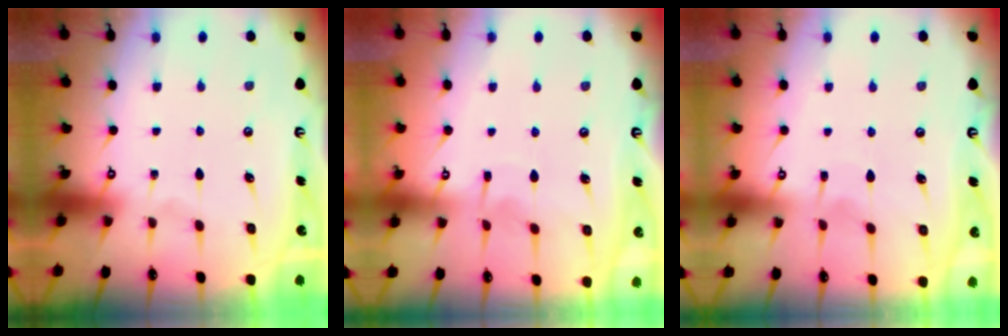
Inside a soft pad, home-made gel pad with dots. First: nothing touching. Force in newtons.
{"total": 3.9, "press": 3.8, "slide": 0.3}
{"total": 3.9, "press": 3.9, "slide": 0.4}